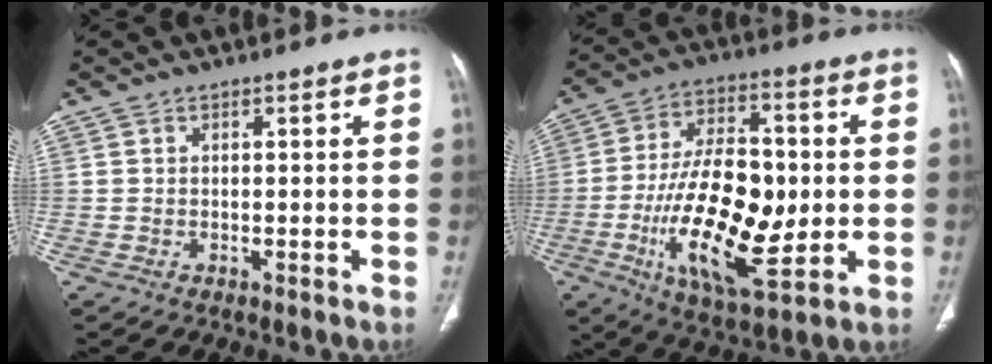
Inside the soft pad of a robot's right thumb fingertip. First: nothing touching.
{"total": 22.6, "force": [-3.0, 10.5, 19.8], "torque": [-0.330, 0.004, -0.040]}